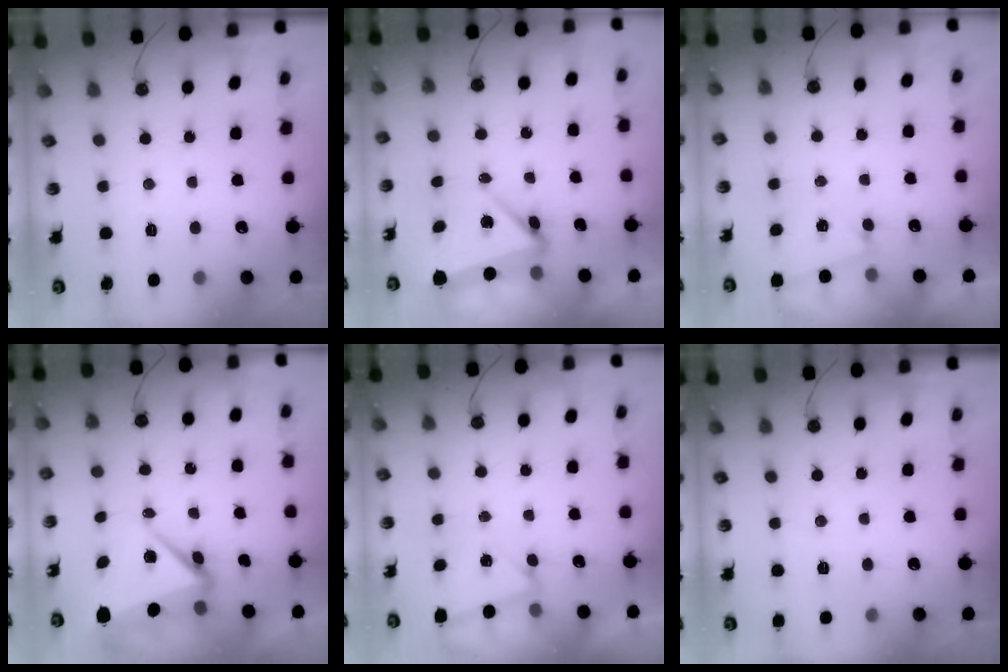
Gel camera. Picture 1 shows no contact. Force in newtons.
{"total": 7.7, "press": 5.7, "slide": 5.2}
{"total": 2.7, "press": 1.7, "slide": 2.1}
{"total": 7.4, "press": 7.1, "slide": 2.1}
{"total": 2.7, "press": 2.1, "slide": 1.8}
{"total": 3.6, "press": 3.5, "slide": 0.9}